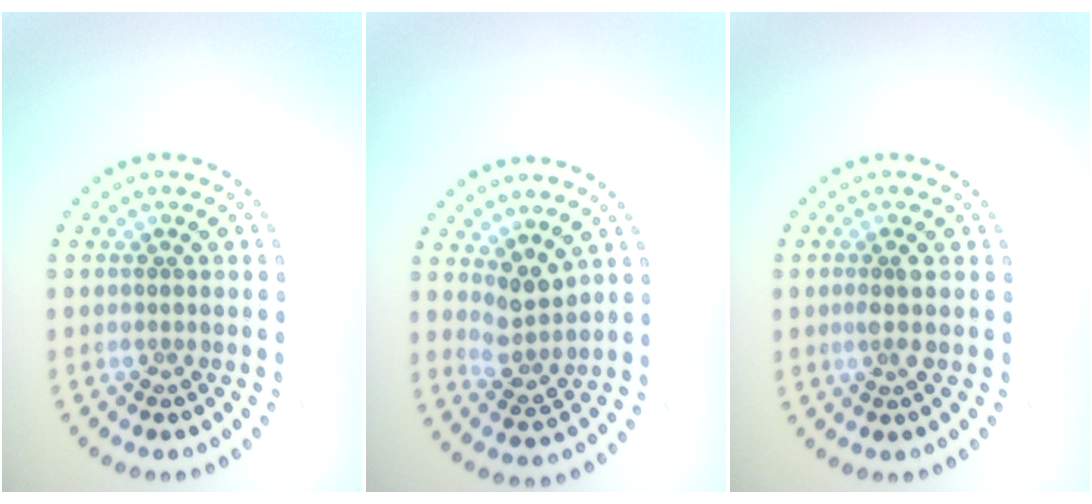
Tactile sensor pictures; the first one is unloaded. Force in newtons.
{"total": 2.5, "press": 2.0, "slide": 1.5}
{"total": 1.5, "press": 1.0, "slide": 1.0}